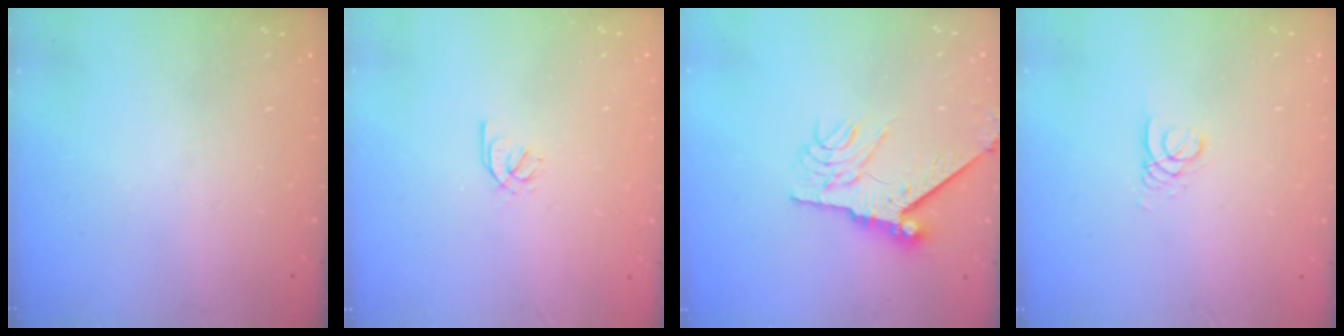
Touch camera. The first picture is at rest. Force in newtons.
{"total": 1.8, "press": 1.8, "slide": 0.4}
{"total": 9.3, "press": 9.2, "slide": 1.1}
{"total": 2.6, "press": 2.6, "slide": 0.2}